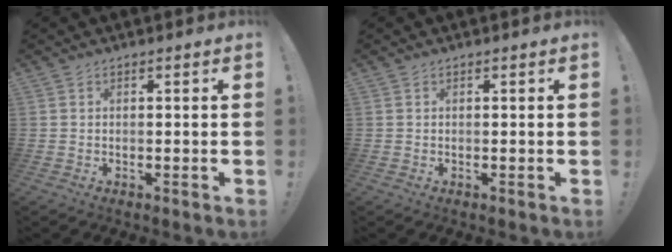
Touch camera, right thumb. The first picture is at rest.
{"total": 0.0}